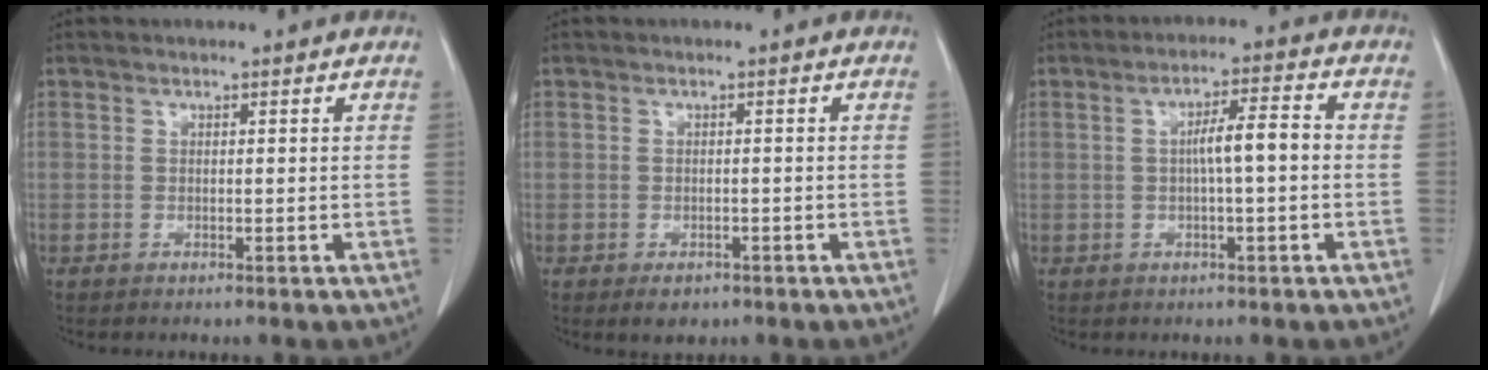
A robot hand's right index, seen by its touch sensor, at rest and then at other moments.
{"total": 2.5, "force": [-1.5, 1.6, 1.1], "torque": [-0.011, 0.001, -0.013]}
{"total": 5.3, "force": [-0.2, 0.6, 5.2], "torque": [-0.089, 0.015, -0.003]}